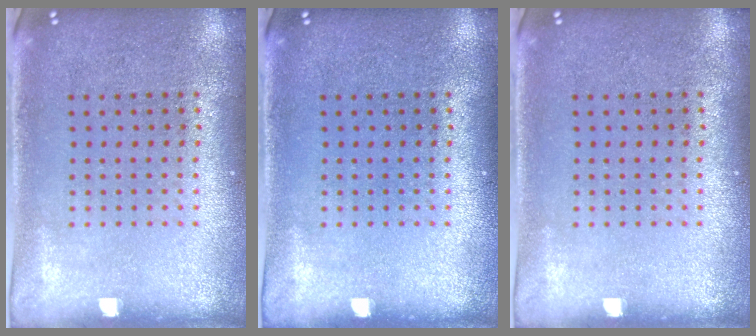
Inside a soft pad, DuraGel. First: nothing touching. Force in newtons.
{"total": 0.0}
{"total": 0.0}